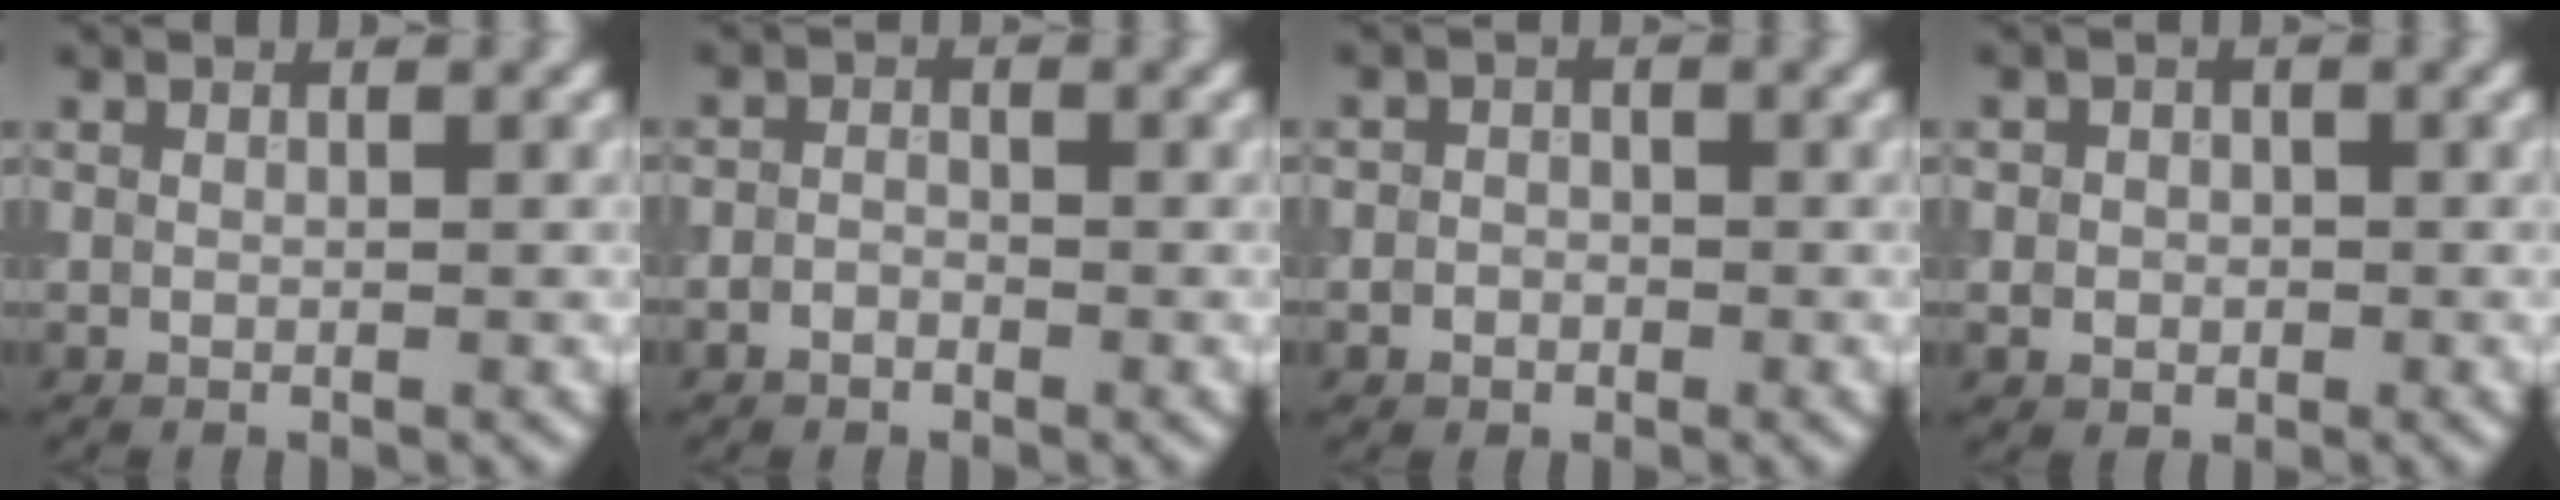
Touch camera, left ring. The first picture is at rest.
{"total": 1.3, "force": [-0.9, 0.9, 0.4], "torque": [-0.004, 0.003, -0.020]}
{"total": 1.9, "force": [-0.5, 1.8, 0.4], "torque": [0.017, 0.005, -0.022]}
{"total": 2.0, "force": [-0.2, 1.9, 0.5], "torque": [0.011, -0.004, -0.012]}